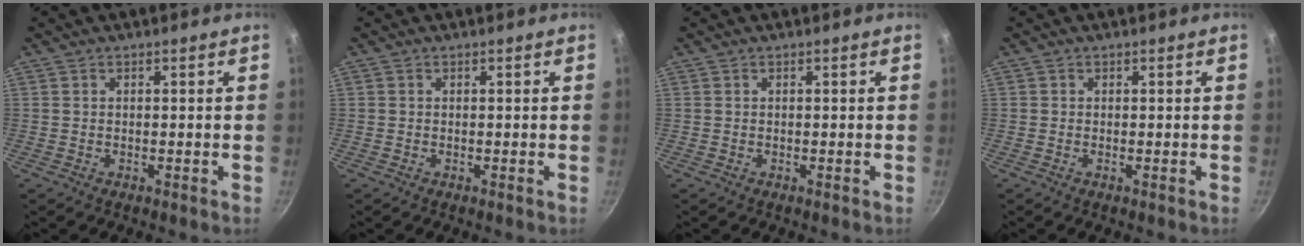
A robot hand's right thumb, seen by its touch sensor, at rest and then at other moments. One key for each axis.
{"total": 0.0}
{"total": 0.0}
{"total": 0.0}